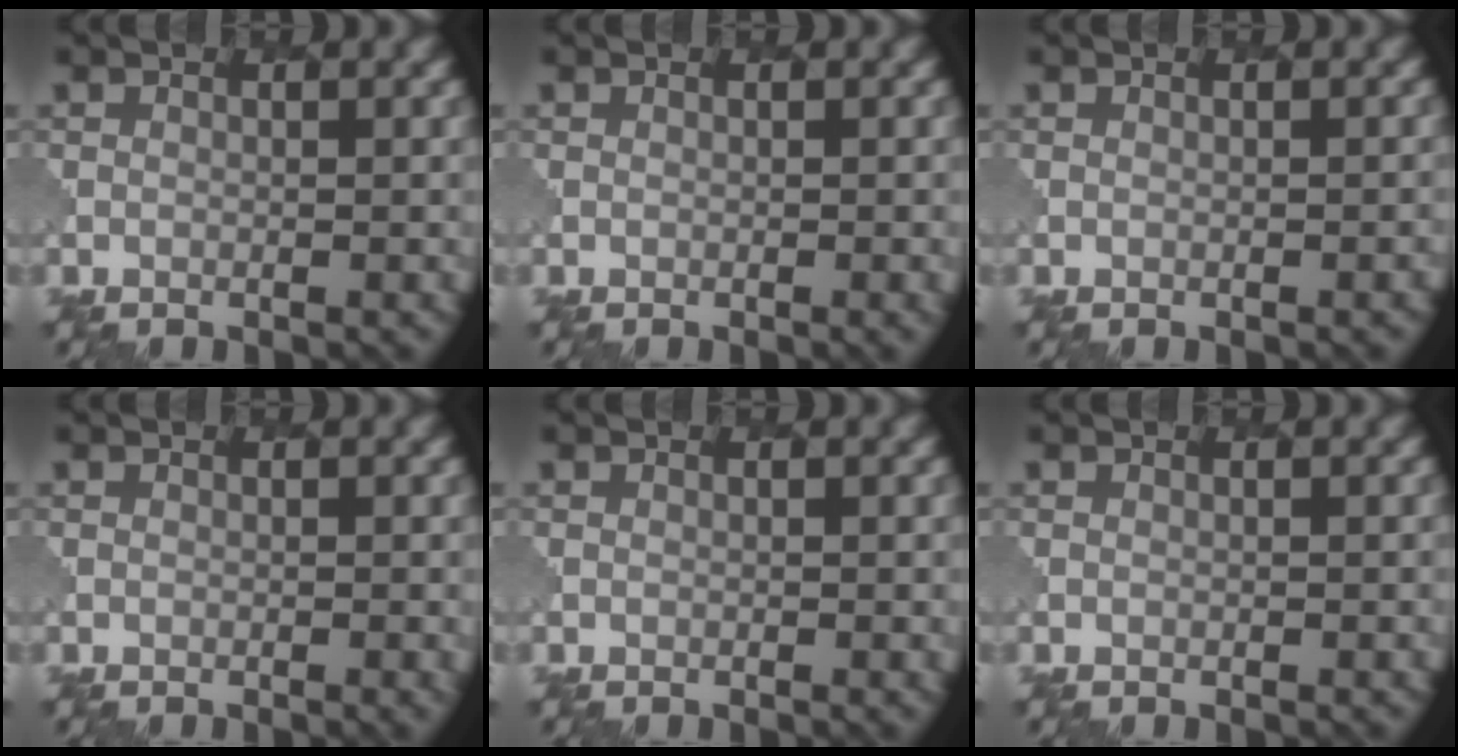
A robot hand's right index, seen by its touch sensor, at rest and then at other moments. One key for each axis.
{"total": 0.8, "fx": -0.3, "fy": 0.2, "fz": 0.7, "tx": -0.007, "ty": 0.001, "tz": -0.003}
{"total": 1.3, "fx": -0.6, "fy": 0.5, "fz": 1.0, "tx": 0.003, "ty": 0.005, "tz": -0.003}
{"total": 0.7, "fx": -0.2, "fy": 0.1, "fz": 0.7, "tx": -0.008, "ty": -0.001, "tz": -0.003}
{"total": 0.5, "fx": -0.1, "fy": 0.1, "fz": 0.5, "tx": -0.006, "ty": 0.000, "tz": -0.001}
{"total": 0.0}